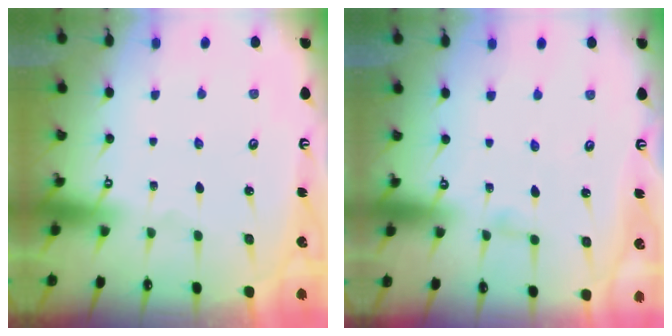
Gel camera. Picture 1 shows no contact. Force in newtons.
{"total": 2.5, "press": 2.4, "slide": 0.3}